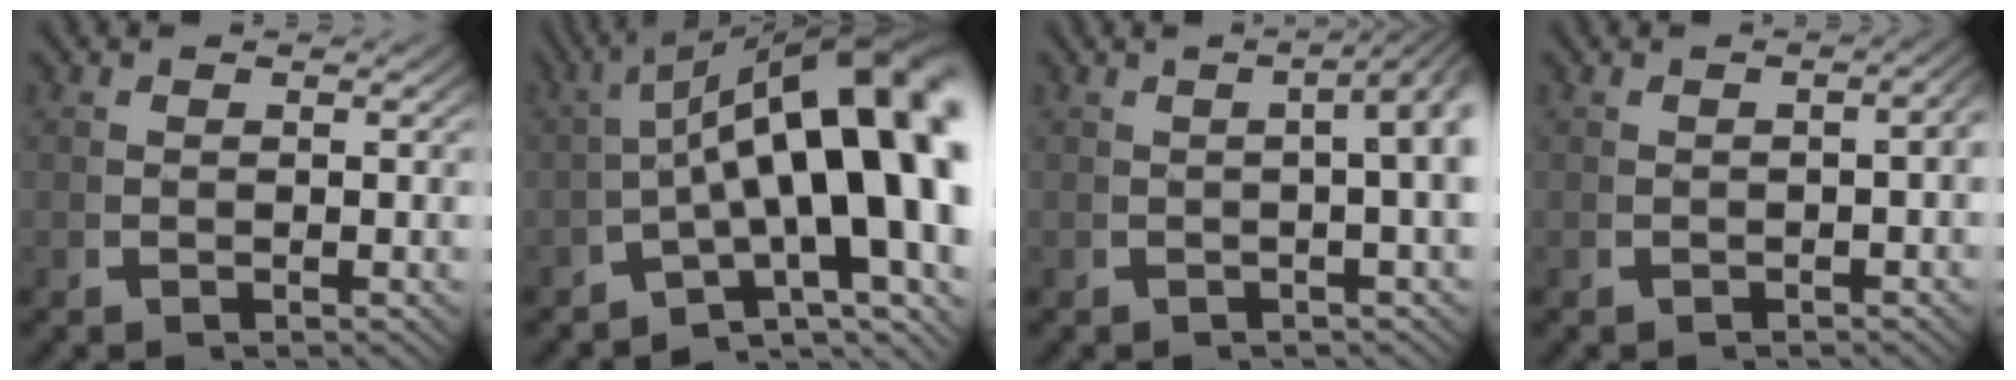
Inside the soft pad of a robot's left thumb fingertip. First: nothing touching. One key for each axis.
{"total": 20.1, "fx": -1.8, "fy": 11.7, "fz": 16.3, "tx": -0.217, "ty": -0.046, "tz": -0.022}
{"total": 7.0, "fx": 2.0, "fy": 3.2, "fz": 5.9, "tx": -0.054, "ty": 0.033, "tz": 0.009}
{"total": 2.8, "fx": -0.7, "fy": 1.2, "fz": 2.4, "tx": -0.029, "ty": 0.010, "tz": -0.009}